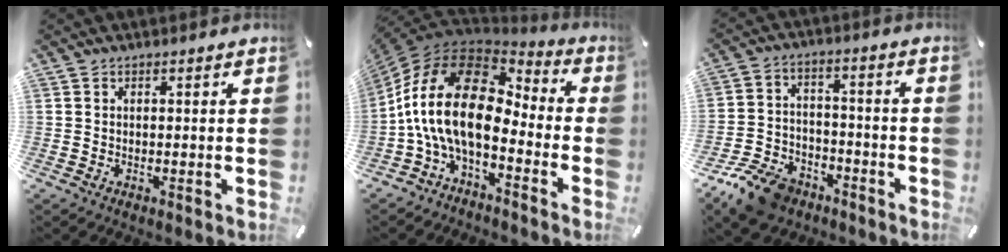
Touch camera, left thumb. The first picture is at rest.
{"total": 19.7, "force": [-1.7, 11.0, 16.2], "torque": [-0.347, 0.012, -0.030]}
{"total": 11.6, "force": [-8.2, 6.7, 4.8], "torque": [-0.089, 0.058, -0.149]}